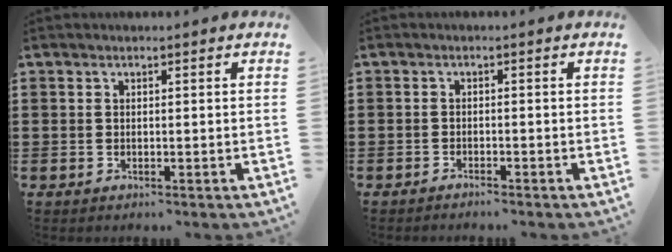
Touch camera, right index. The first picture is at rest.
{"total": 1.2, "force": [-1.2, -0.1, 0.0], "torque": [-0.004, 0.000, -0.024]}